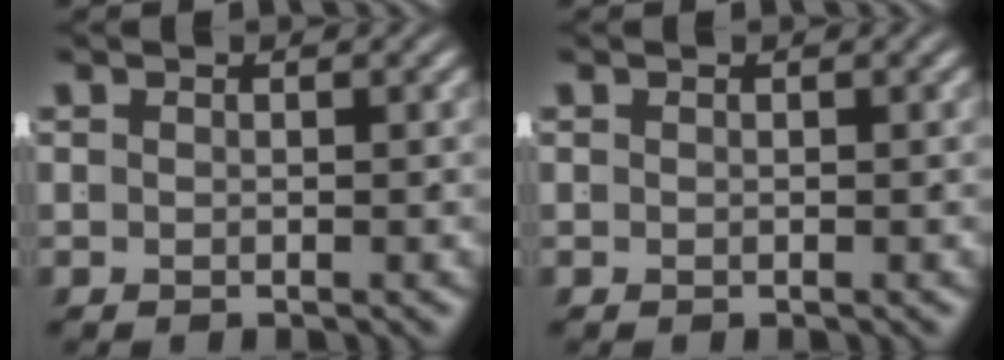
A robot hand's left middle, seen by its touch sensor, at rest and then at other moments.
{"total": 0.0}